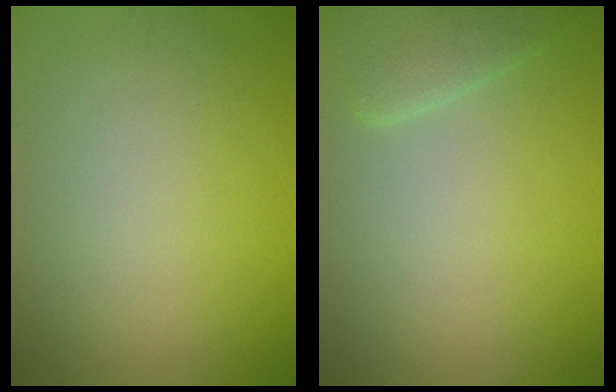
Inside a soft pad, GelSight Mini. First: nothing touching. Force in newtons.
{"total": 2.6, "press": 2.6, "slide": 0.3}